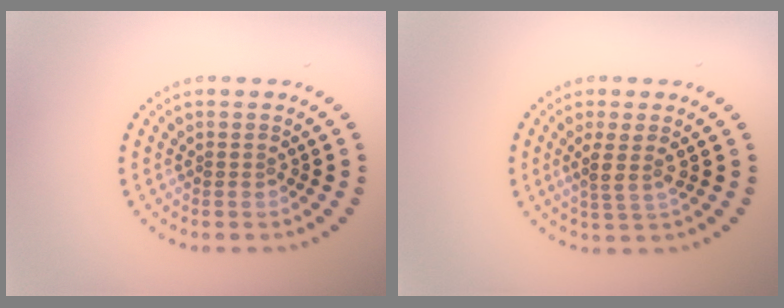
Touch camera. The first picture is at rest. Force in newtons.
{"total": 2.2, "press": 1.6, "slide": 1.5}